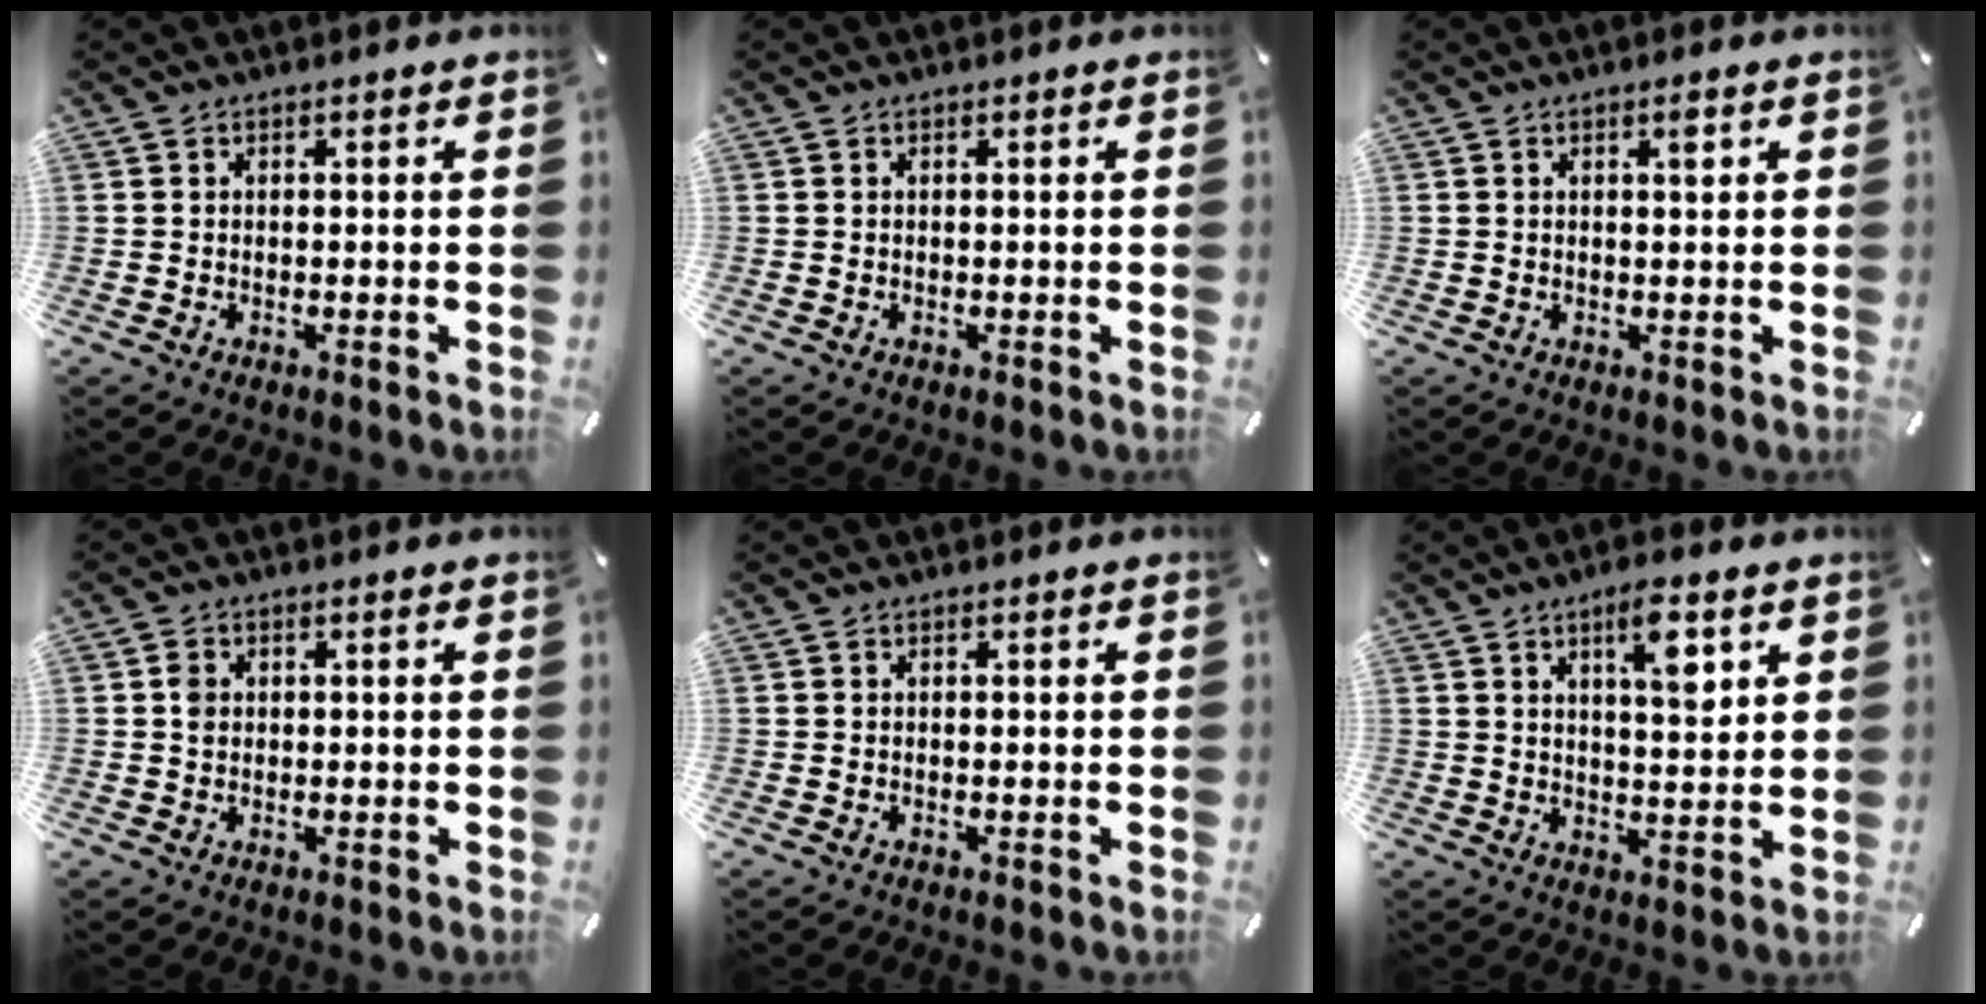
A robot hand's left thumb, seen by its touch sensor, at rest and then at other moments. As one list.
[{"total": 0.0}, {"total": 1.6, "force": [0.8, 0.5, 1.4], "torque": [-0.020, 0.000, 0.010]}, {"total": 2.0, "force": [0.3, 1.6, 1.2], "torque": [-0.017, 0.004, 0.002]}, {"total": 0.0}, {"total": 8.4, "force": [4.4, 2.8, 6.6], "torque": [-0.090, -0.021, 0.065]}]